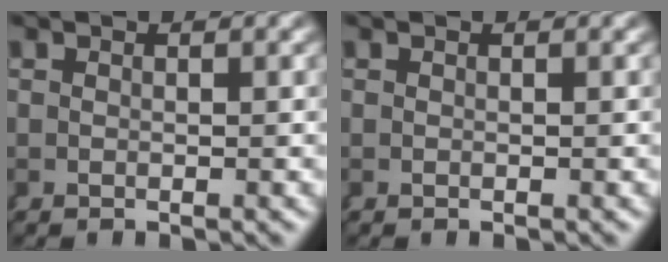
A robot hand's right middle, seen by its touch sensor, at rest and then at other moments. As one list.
[{"total": 0.0}]